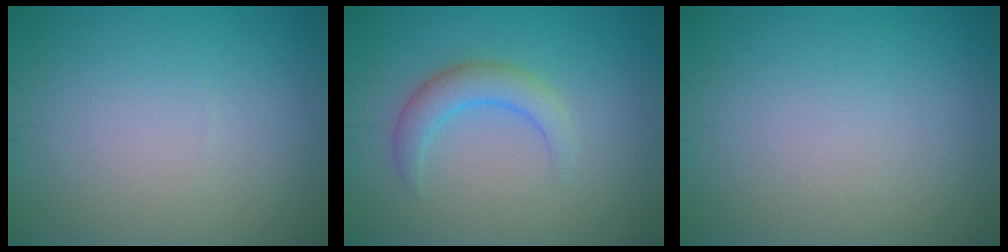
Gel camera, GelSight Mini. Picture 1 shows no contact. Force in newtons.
{"total": 2.9, "press": 2.9, "slide": 0.2}
{"total": 0.0}